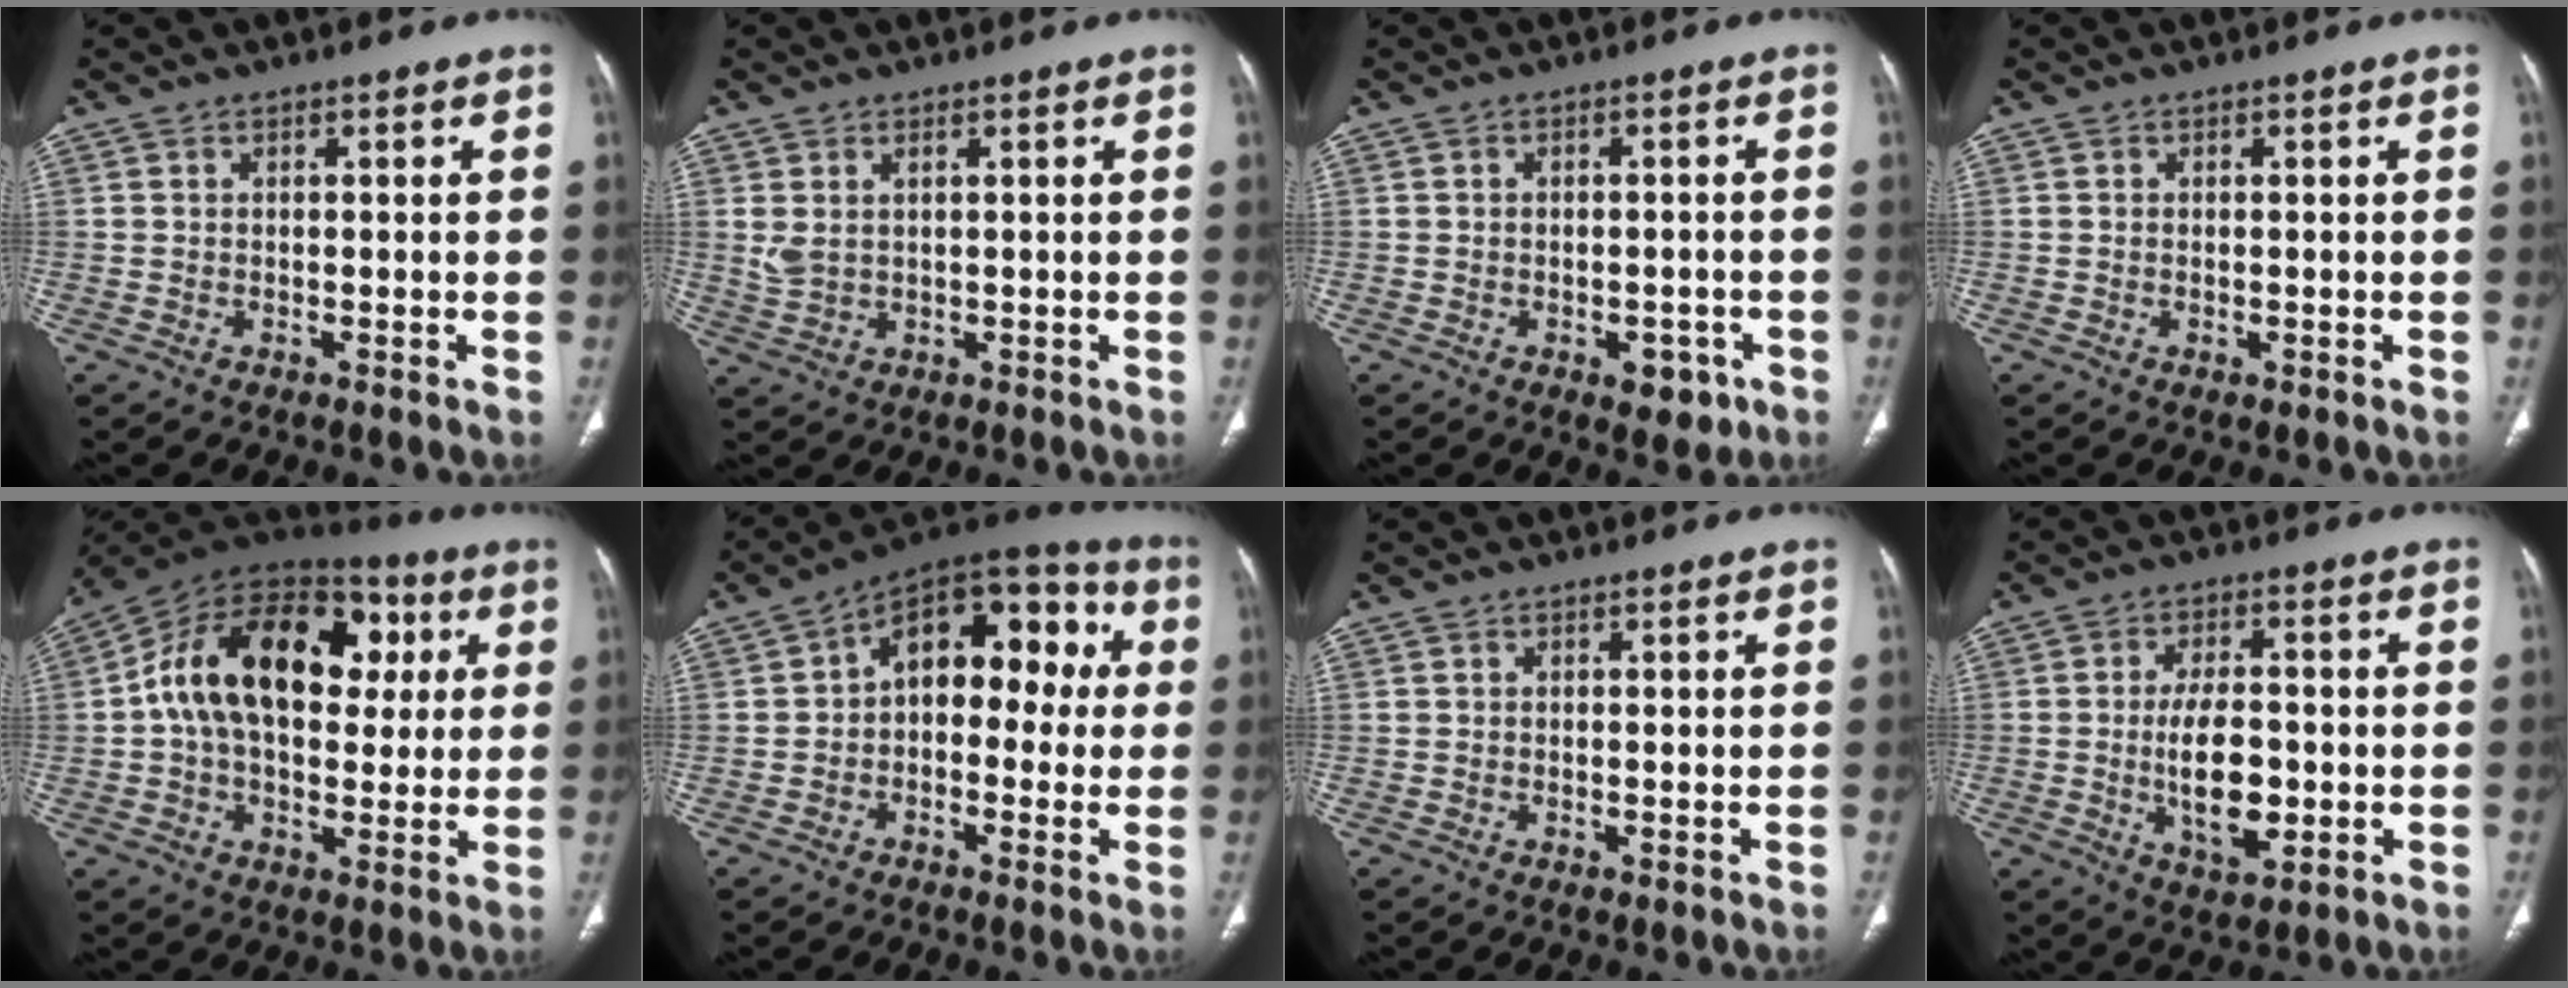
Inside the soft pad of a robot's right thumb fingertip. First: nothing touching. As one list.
[{"total": 3.4, "force": [1.1, 1.9, 2.6], "torque": [-0.060, 0.003, 0.033]}, {"total": 4.7, "force": [-2.2, 2.8, 3.0], "torque": [-0.017, 0.009, -0.021]}, {"total": 0.6, "force": [-0.1, 0.3, 0.4], "torque": [-0.010, -0.001, 0.001]}, {"total": 23.7, "force": [4.1, 15.2, 17.7], "torque": [-0.272, 0.034, 0.059]}, {"total": 15.4, "force": [1.6, 9.6, 11.9], "torque": [-0.112, 0.055, 0.006]}, {"total": 0.0}, {"total": 10.5, "force": [-1.5, 5.2, 8.9], "torque": [-0.137, -0.002, -0.020]}]